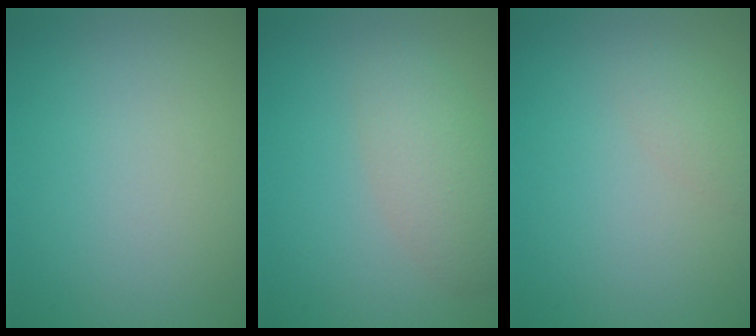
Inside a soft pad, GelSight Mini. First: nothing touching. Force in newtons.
{"total": 3.5, "press": 3.5, "slide": 0.2}
{"total": 1.5, "press": 1.5, "slide": 0.1}